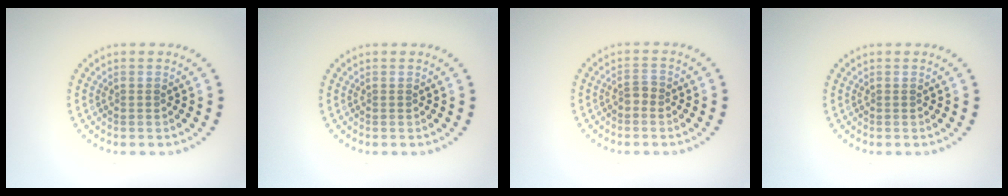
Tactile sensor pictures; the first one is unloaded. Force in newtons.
{"total": 0.0}
{"total": 1.0, "press": 0.9, "slide": 0.4}
{"total": 0.0}